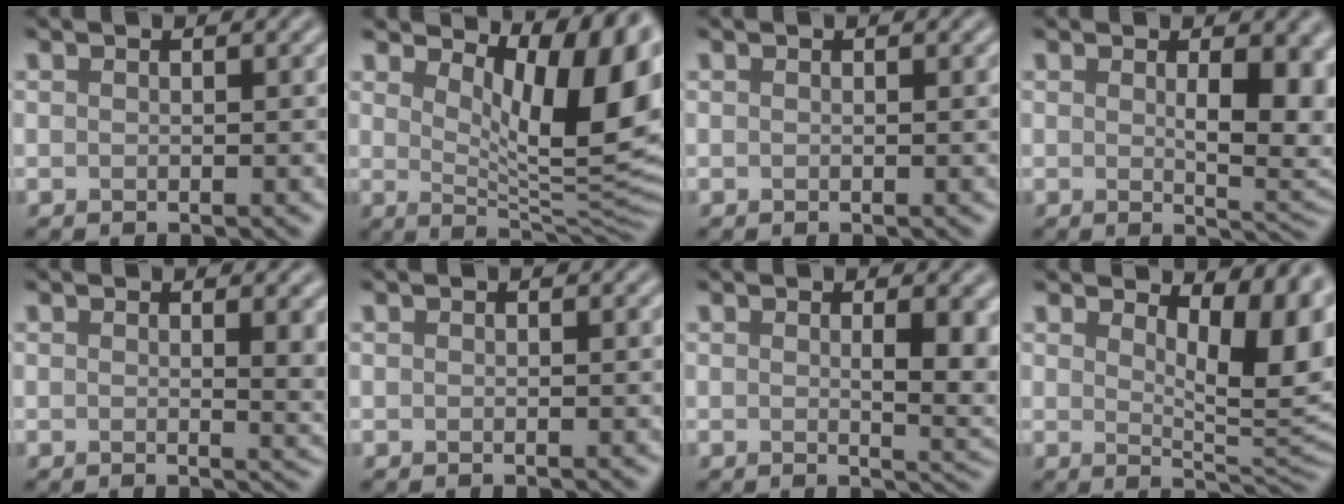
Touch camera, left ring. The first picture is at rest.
{"total": 11.0, "force": [4.0, 3.6, 9.6], "torque": [-0.128, -0.009, 0.069]}
{"total": 0.0}
{"total": 6.6, "force": [0.9, 2.4, 6.1], "torque": [-0.077, -0.012, 0.023]}
{"total": 3.2, "force": [1.0, 1.1, 2.8], "torque": [-0.026, -0.003, 0.015]}
{"total": 0.0}
{"total": 5.1, "force": [0.9, 1.7, 4.7], "torque": [-0.053, -0.007, 0.020]}
{"total": 7.3, "force": [3.1, 2.8, 6.0], "torque": [-0.078, -0.010, 0.045]}